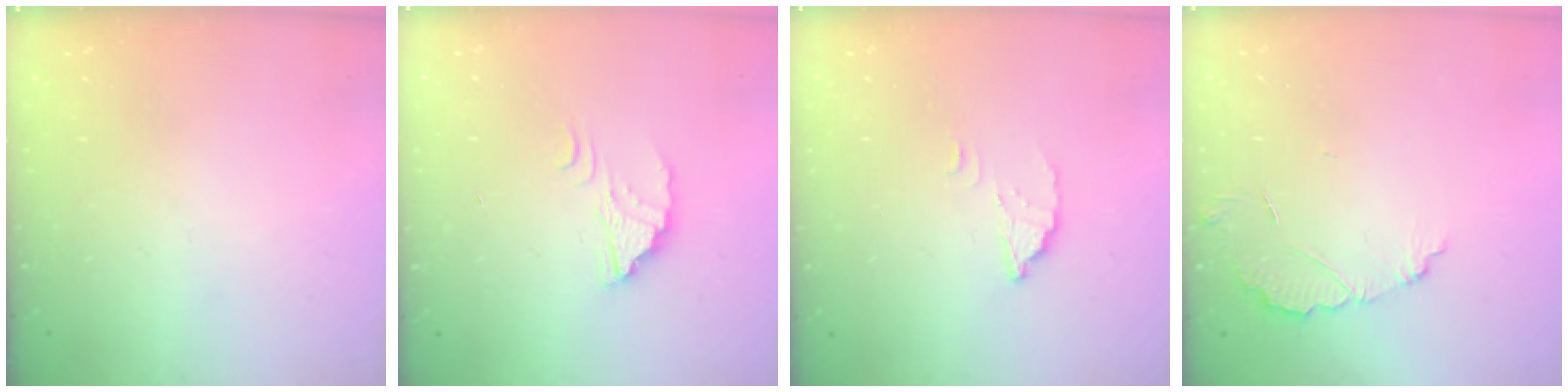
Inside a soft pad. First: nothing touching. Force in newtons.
{"total": 2.3, "press": 2.3, "slide": 0.2}
{"total": 2.7, "press": 2.7, "slide": 0.3}
{"total": 4.3, "press": 4.3, "slide": 0.3}